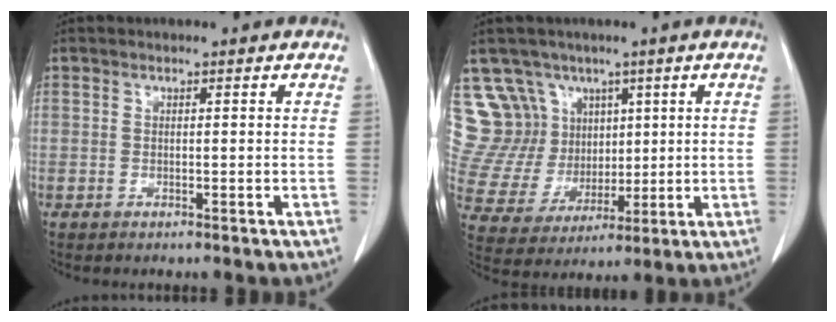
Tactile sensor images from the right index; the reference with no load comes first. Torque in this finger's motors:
{"motor_torque": [-0.74, 0.78, -0.42, -0.05]}